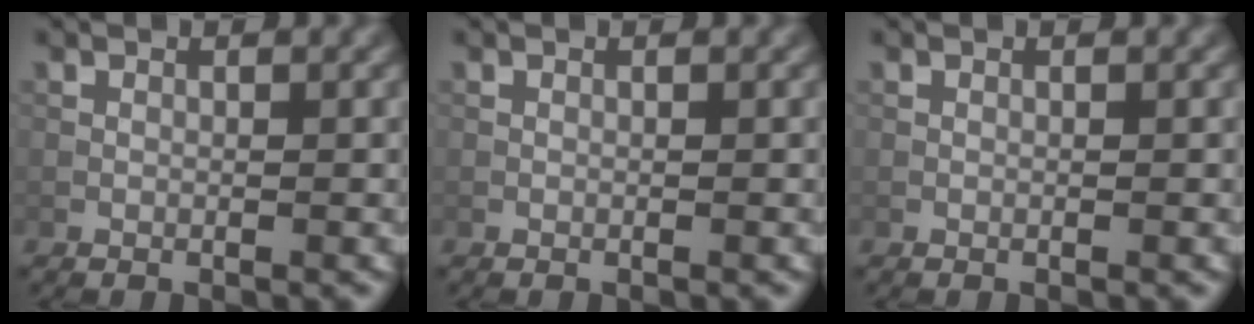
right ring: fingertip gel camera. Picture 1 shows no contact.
{"total": 0.0}
{"total": 0.0}